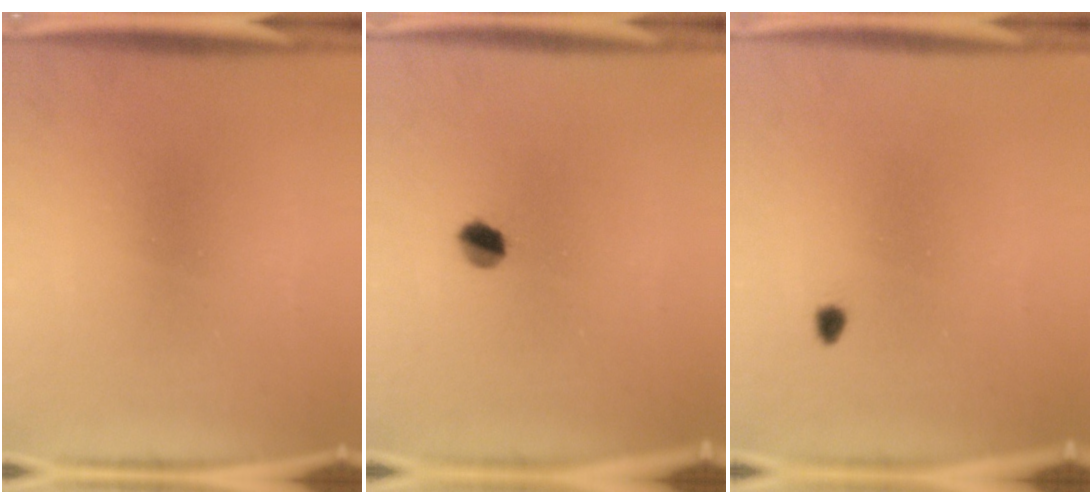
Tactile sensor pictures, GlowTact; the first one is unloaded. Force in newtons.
{"total": 3.5}
{"total": 1.0}